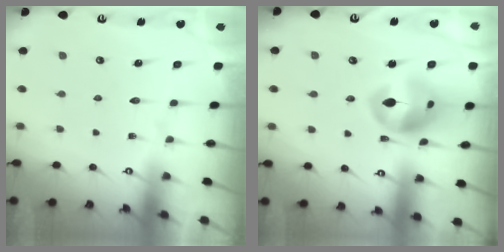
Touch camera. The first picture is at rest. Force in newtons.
{"total": 13.8, "press": 13.6, "slide": 2.1}